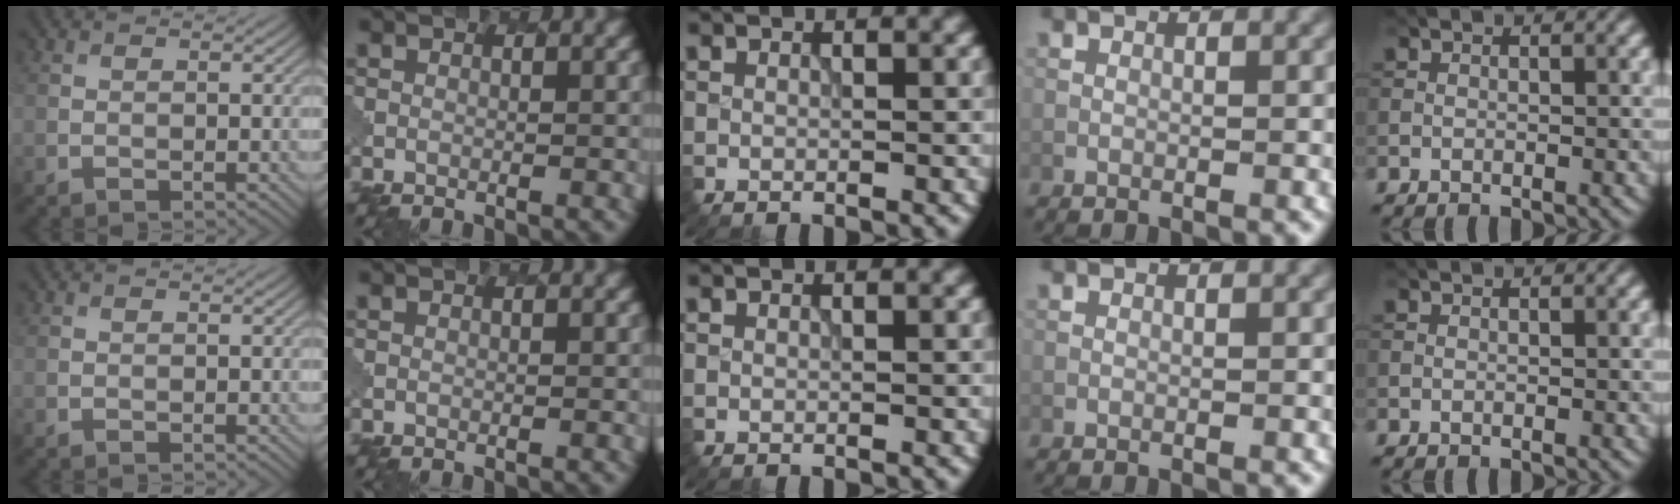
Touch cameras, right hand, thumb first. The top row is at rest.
{}